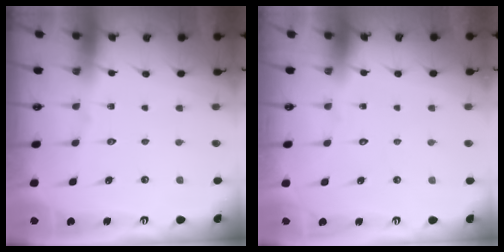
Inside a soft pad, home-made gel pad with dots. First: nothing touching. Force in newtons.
{"total": 1.7, "press": 1.7, "slide": 0.1}